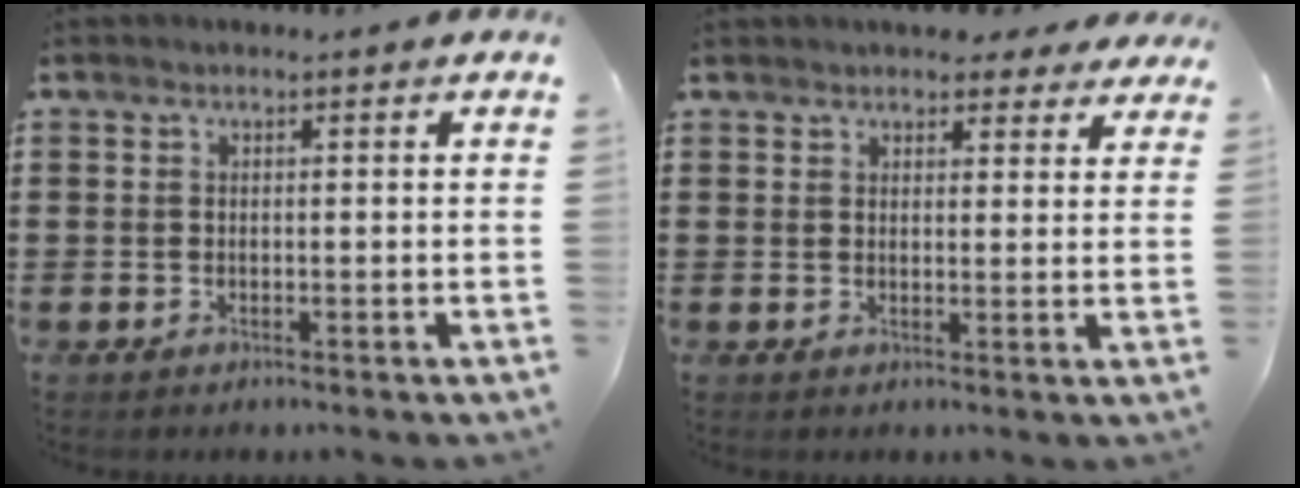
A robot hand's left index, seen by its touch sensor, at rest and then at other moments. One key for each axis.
{"total": 3.7, "fx": 3.4, "fy": 1.2, "fz": 0.8, "tx": -0.009, "ty": -0.008, "tz": 0.062}